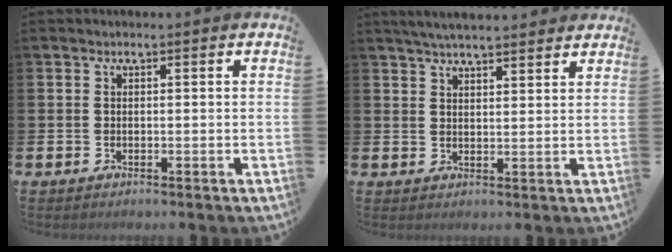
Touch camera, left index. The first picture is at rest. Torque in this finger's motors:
{"motor_torque": [0.51, -1.63, 0.39, 0.16]}